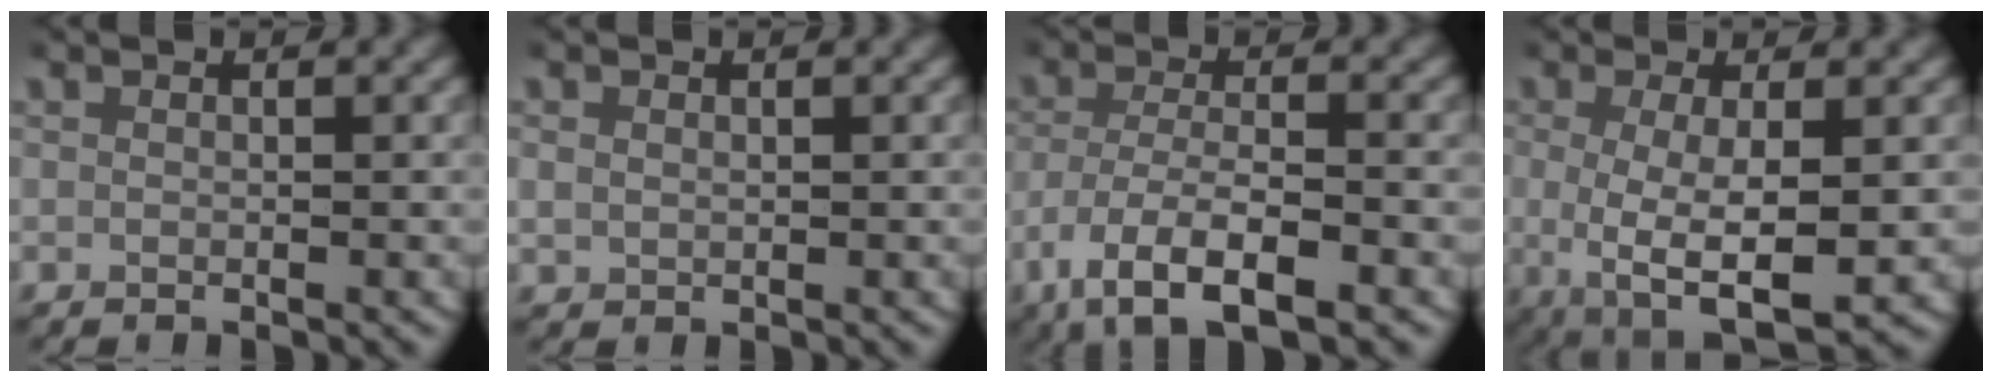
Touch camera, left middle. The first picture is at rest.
{"total": 1.1, "force": [0.3, 0.9, 0.4], "torque": [-0.013, -0.002, 0.012]}
{"total": 6.5, "force": [-3.7, 2.7, 4.6], "torque": [-0.099, -0.025, -0.046]}
{"total": 7.4, "force": [-2.1, 3.9, 6.0], "torque": [-0.131, -0.042, -0.009]}